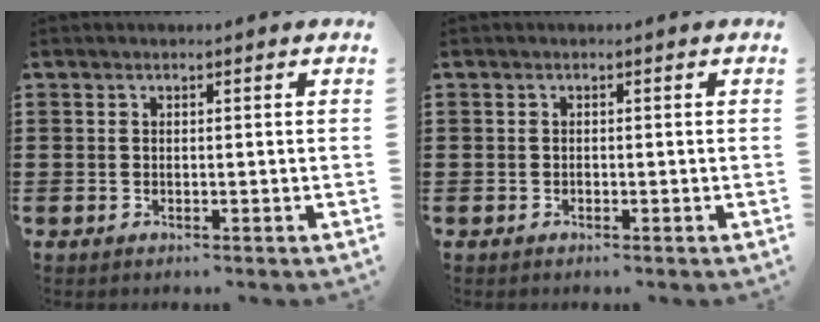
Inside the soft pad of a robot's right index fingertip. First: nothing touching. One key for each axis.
{"total": 0.0}